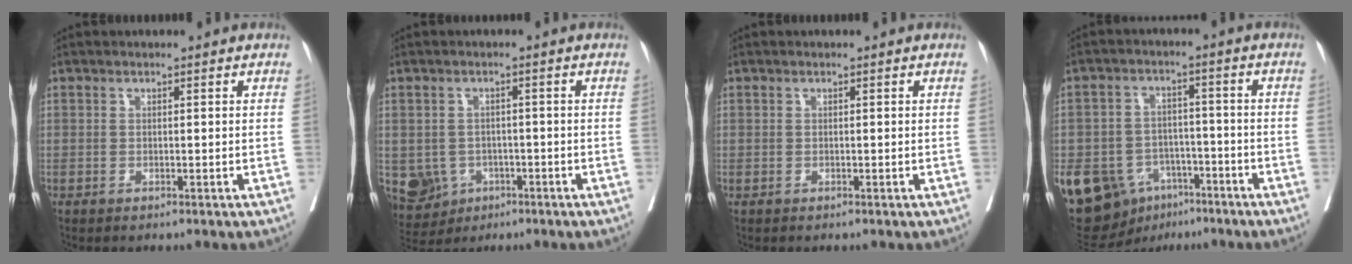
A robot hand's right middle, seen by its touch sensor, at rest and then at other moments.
{"total": 8.3, "force": [-2.8, 7.5, 2.2], "torque": [-0.056, 0.006, -0.033]}
{"total": 0.0}
{"total": 16.1, "force": [-8.0, 11.8, 7.4], "torque": [-0.163, 0.016, -0.120]}